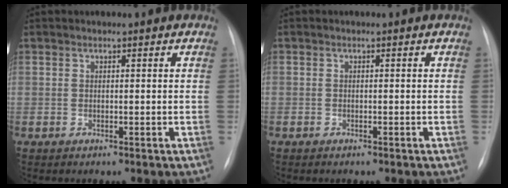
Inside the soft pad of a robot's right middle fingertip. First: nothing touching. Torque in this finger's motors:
{"motor_torque": [0.89, -0.87, -0.71, -0.21]}